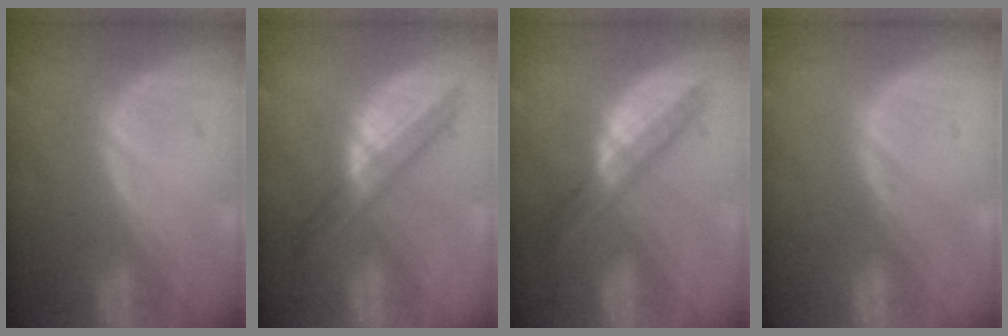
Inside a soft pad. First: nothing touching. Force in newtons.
{"total": 5.7, "press": 5.6, "slide": 1.4}
{"total": 5.4, "press": 5.3, "slide": 1.3}
{"total": 0.0}